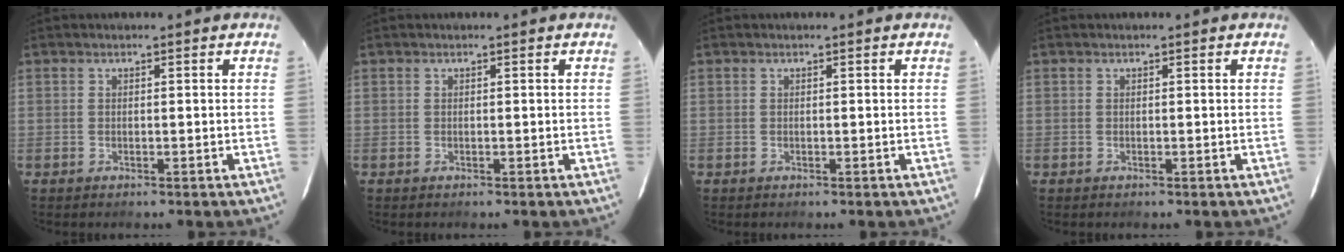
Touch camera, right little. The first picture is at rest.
{"total": 0.0}
{"total": 0.0}
{"total": 0.0}